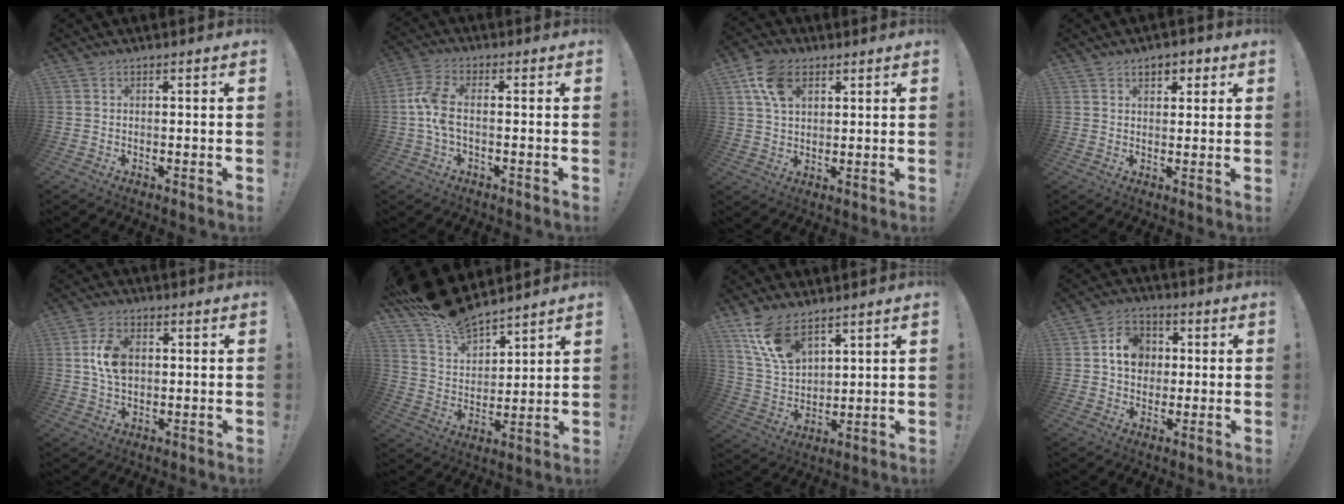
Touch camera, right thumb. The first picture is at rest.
{"total": 7.5, "force": [-0.7, 3.4, 6.7], "torque": [-0.147, 0.000, -0.011]}
{"total": 10.0, "force": [4.4, 6.6, 6.2], "torque": [-0.110, -0.004, 0.084]}
{"total": 4.4, "force": [2.2, 2.9, 2.4], "torque": [-0.029, -0.003, 0.036]}
{"total": 8.8, "force": [1.1, 5.9, 6.5], "torque": [-0.117, 0.005, 0.020]}
{"total": 13.0, "force": [11.8, 4.5, 3.2], "torque": [-0.086, -0.089, 0.217]}
{"total": 12.9, "force": [8.8, 6.5, 6.9], "torque": [-0.135, -0.041, 0.173]}
{"total": 10.0, "force": [1.6, 8.6, 4.9], "torque": [-0.073, 0.009, 0.035]}